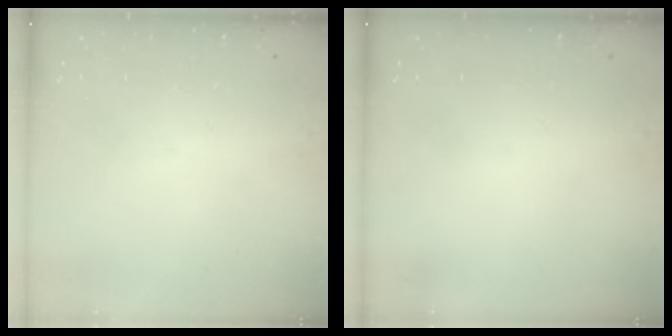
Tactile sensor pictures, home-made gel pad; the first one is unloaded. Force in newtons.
{"total": 0.0}